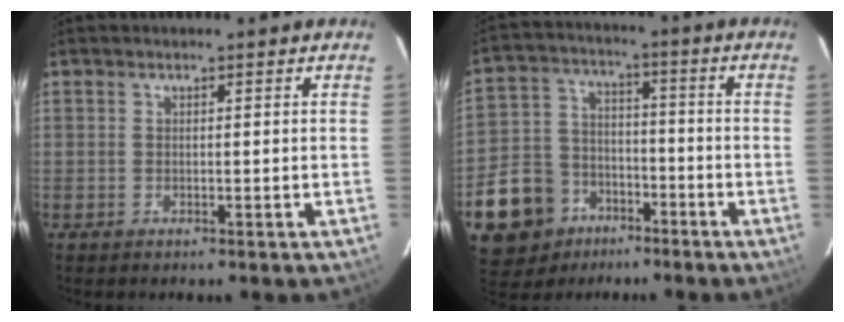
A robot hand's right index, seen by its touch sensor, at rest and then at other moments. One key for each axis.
{"total": 14.4, "fx": -7.8, "fy": 11.3, "fz": 4.2, "tx": -0.128, "ty": 0.036, "tz": -0.115}